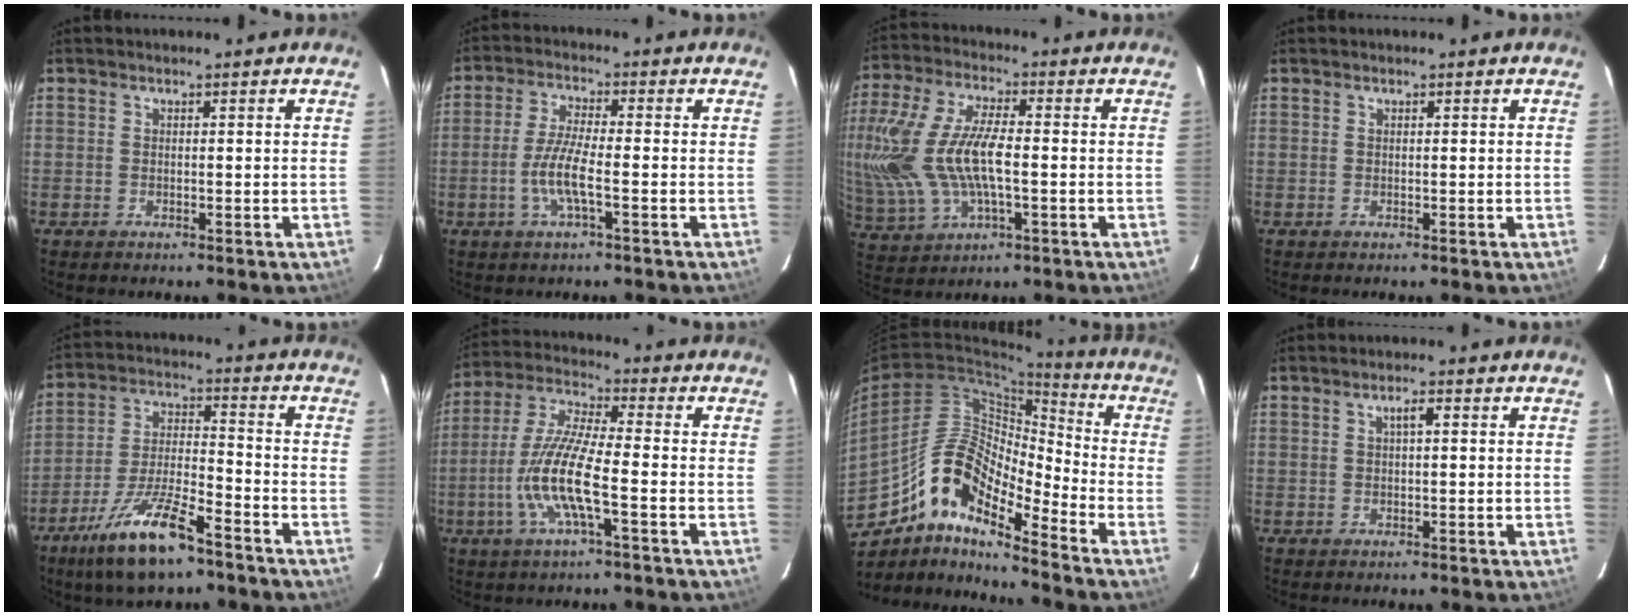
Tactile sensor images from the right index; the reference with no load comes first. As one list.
[{"total": 6.5, "force": [-2.1, 0.6, 6.1], "torque": [-0.127, -0.003, -0.043]}, {"total": 21.5, "force": [-1.0, 10.7, 18.6], "torque": [-0.423, -0.001, -0.009]}, {"total": 0.0}, {"total": 13.3, "force": [-9.0, 3.2, 9.3], "torque": [-0.196, -0.014, -0.165]}, {"total": 12.2, "force": [-3.7, 1.6, 11.5], "torque": [-0.243, -0.003, -0.075]}, {"total": 13.8, "force": [-9.4, 3.8, 9.4], "torque": [-0.158, 0.015, -0.187]}, {"total": 1.8, "force": [0.5, 0.4, 1.6], "torque": [-0.030, 0.007, 0.009]}]